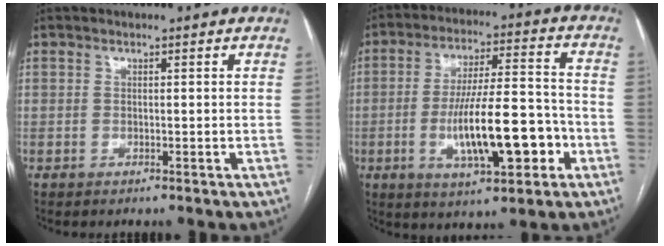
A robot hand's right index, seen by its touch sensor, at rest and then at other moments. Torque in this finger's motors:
{"motor_torque": [1.05, -0.69, 0.98, 0.21]}